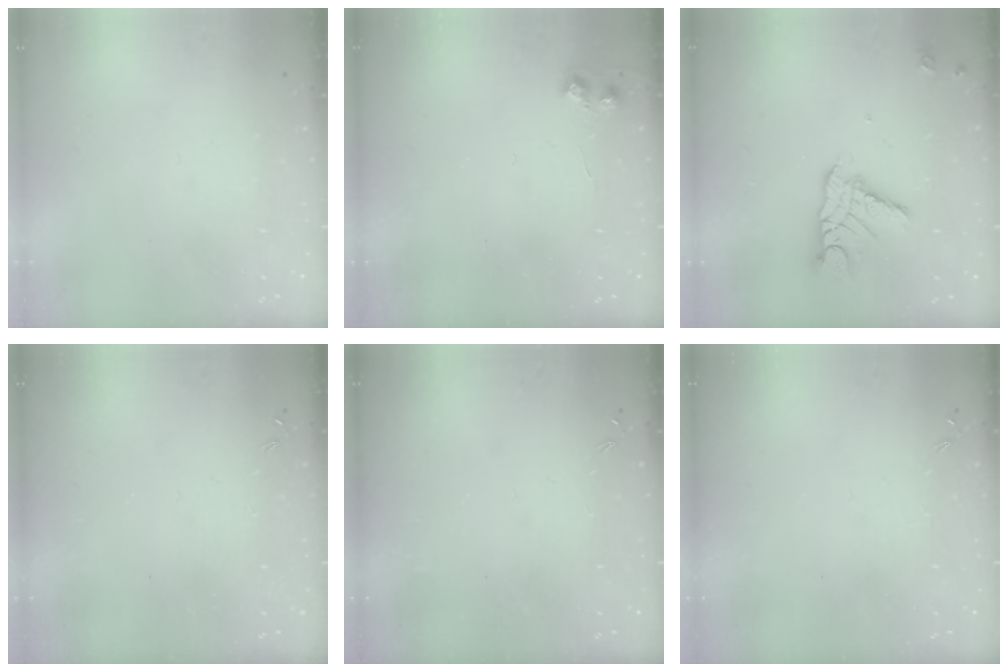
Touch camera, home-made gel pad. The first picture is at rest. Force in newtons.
{"total": 5.2, "press": 5.1, "slide": 0.5}
{"total": 11.6, "press": 11.5, "slide": 0.9}
{"total": 0.0}
{"total": 0.0}
{"total": 0.0}